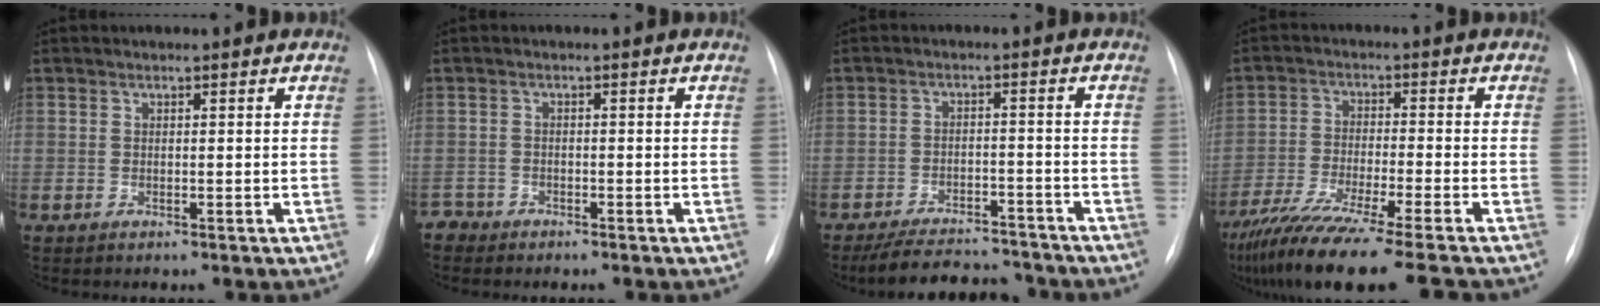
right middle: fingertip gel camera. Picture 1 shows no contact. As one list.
[{"total": 1.7, "force": [-1.4, 0.7, -0.6], "torque": [0.010, 0.002, -0.027]}, {"total": 11.5, "force": [-10.5, 2.9, 3.6], "torque": [-0.053, 0.005, -0.149]}, {"total": 16.1, "force": [-13.0, -0.6, 9.5], "torque": [-0.173, -0.051, -0.218]}]